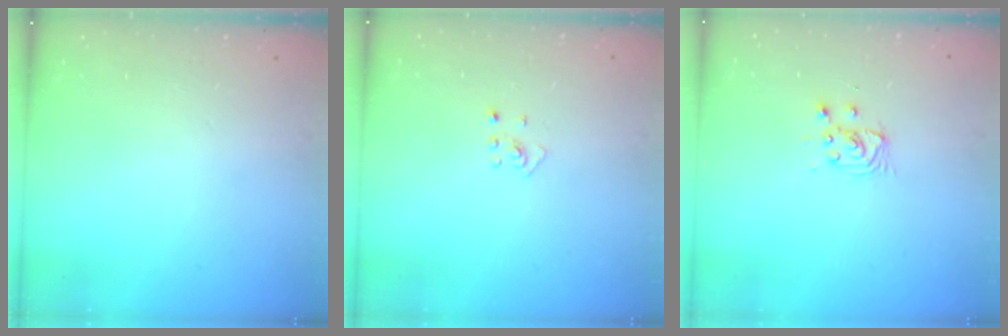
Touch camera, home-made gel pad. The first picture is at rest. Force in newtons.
{"total": 2.7, "press": 2.6, "slide": 0.6}
{"total": 4.0, "press": 4.0, "slide": 0.4}